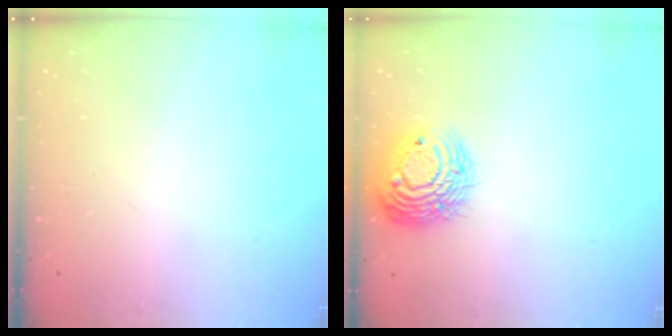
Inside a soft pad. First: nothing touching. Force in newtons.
{"total": 12.5, "press": 12.4, "slide": 1.5}